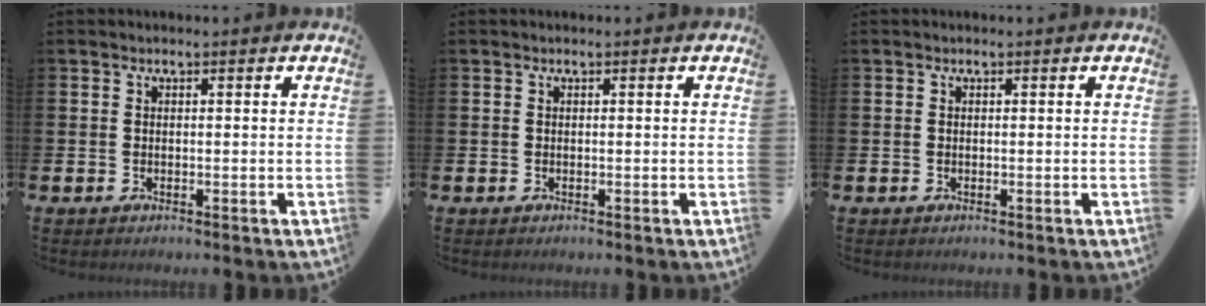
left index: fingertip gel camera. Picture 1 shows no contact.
{"total": 0.0}
{"total": 0.0}